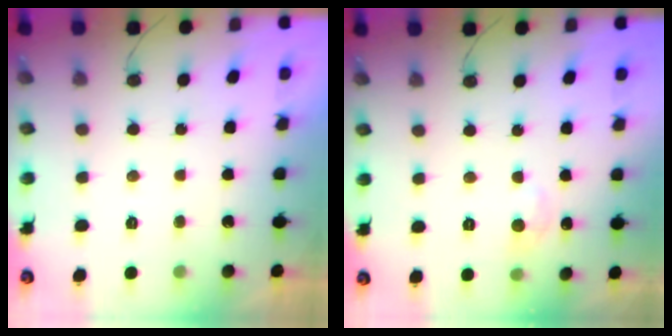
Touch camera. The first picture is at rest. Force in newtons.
{"total": 5.3, "press": 5.2, "slide": 0.7}